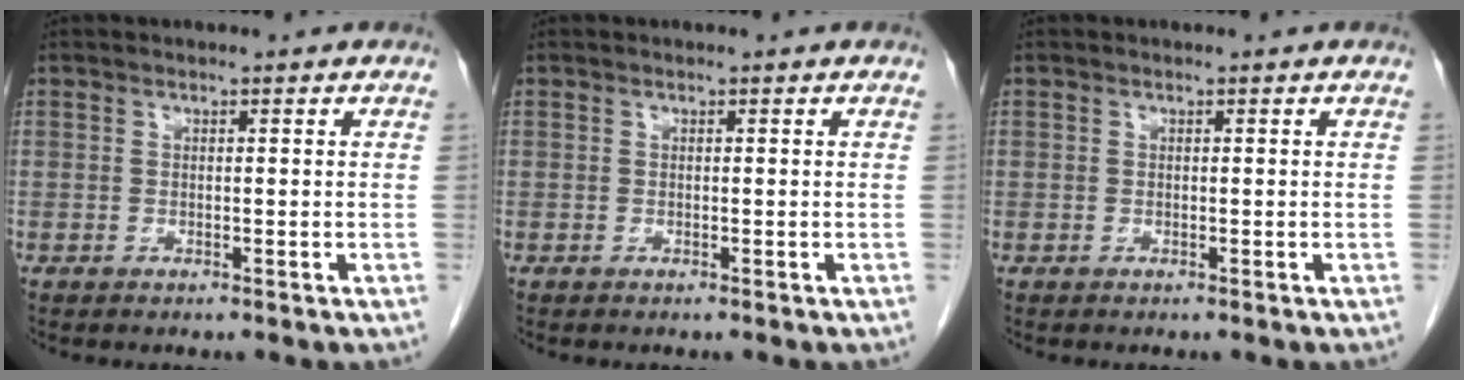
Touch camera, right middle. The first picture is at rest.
{"total": 0.0}
{"total": 0.0}